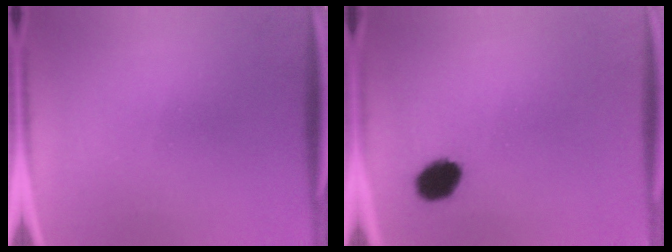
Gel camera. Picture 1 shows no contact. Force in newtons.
{"total": 6.2}